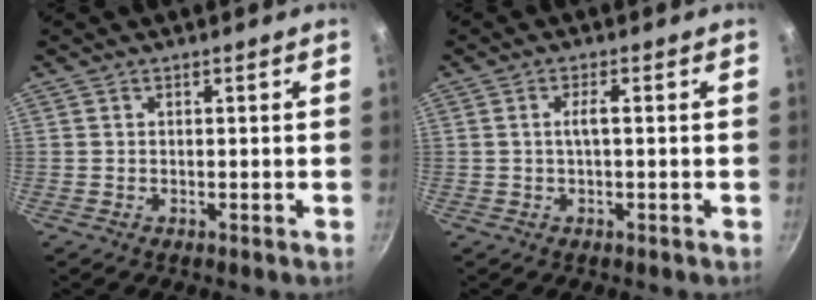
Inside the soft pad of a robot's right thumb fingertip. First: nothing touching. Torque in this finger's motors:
{"motor_torque": [-0.07, -0.15, 0.47, 0.14, -0.01]}